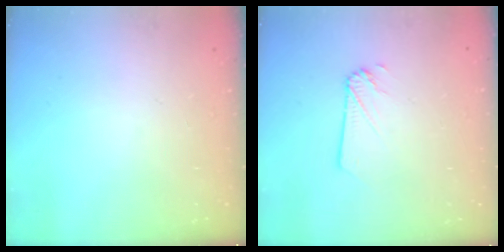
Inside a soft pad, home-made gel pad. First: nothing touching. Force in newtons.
{"total": 1.3, "press": 1.3, "slide": 0.1}